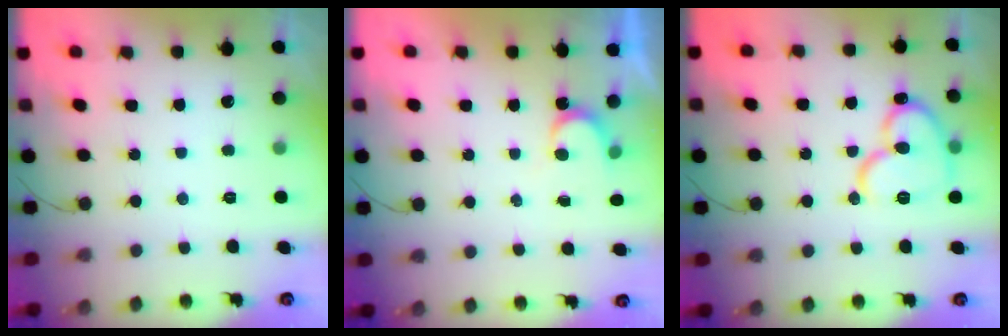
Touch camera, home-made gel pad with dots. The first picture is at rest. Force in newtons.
{"total": 2.8, "press": 2.8, "slide": 0.2}
{"total": 14.8, "press": 14.7, "slide": 1.3}